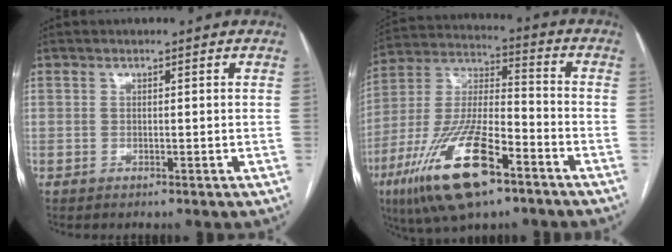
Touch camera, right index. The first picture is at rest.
{"total": 18.9, "force": [-10.1, 5.5, 15.0], "torque": [-0.329, -0.021, -0.181]}